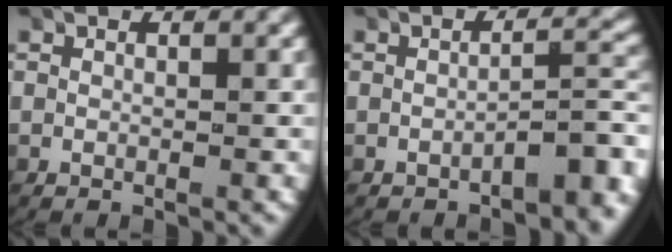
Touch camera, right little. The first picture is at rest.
{"total": 3.9, "force": [-2.3, 1.0, 3.0], "torque": [-0.030, 0.004, -0.032]}